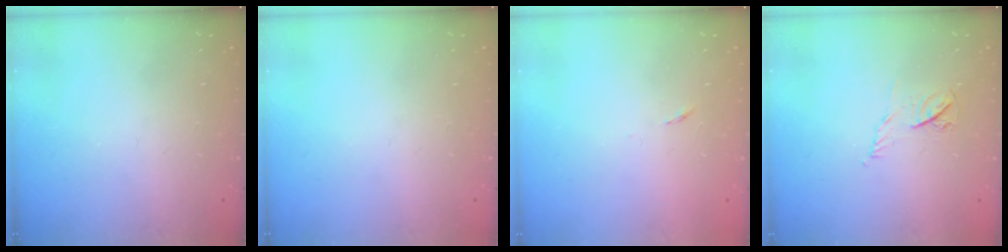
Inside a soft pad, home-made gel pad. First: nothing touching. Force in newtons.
{"total": 0.0}
{"total": 2.6, "press": 2.6, "slide": 0.4}
{"total": 4.4, "press": 4.3, "slide": 0.6}